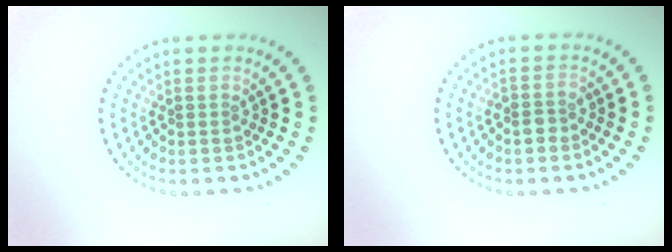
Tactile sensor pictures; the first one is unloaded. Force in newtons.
{"total": 1.5, "press": 1.3, "slide": 0.8}